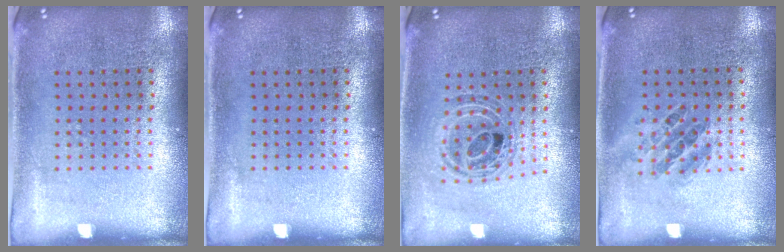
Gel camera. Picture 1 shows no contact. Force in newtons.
{"total": 0.0}
{"total": 0.8, "press": 0.8, "slide": 0.2}
{"total": 0.9, "press": 0.9, "slide": 0.4}